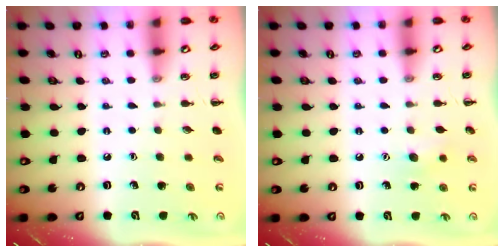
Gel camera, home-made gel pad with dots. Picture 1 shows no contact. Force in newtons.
{"total": 7.7, "press": 7.5, "slide": 1.6}